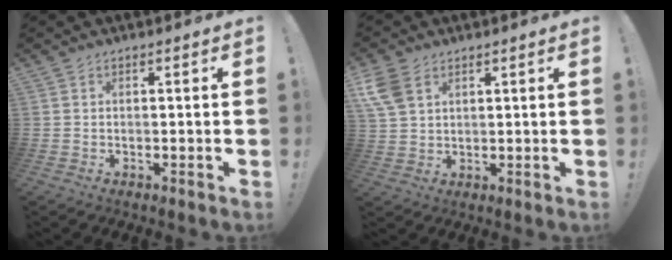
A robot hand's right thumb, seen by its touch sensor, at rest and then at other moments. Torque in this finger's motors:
{"motor_torque": [0.00, 0.03, 0.01, 0.01, 0.05]}